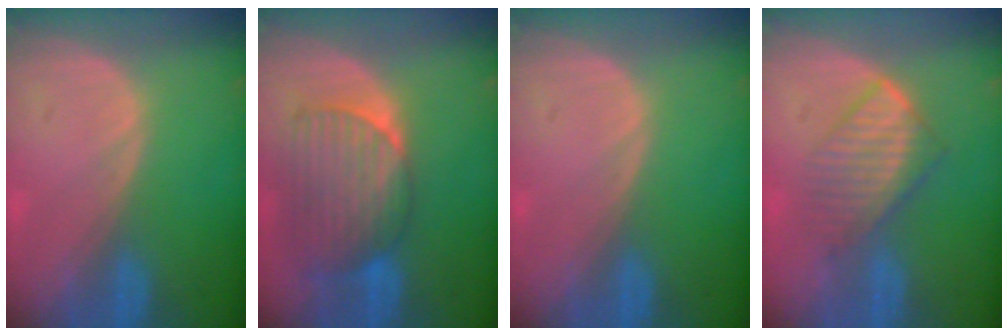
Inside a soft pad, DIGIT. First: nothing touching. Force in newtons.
{"total": 9.0, "press": 8.4, "slide": 3.3}
{"total": 0.0}
{"total": 6.0, "press": 5.9, "slide": 1.1}